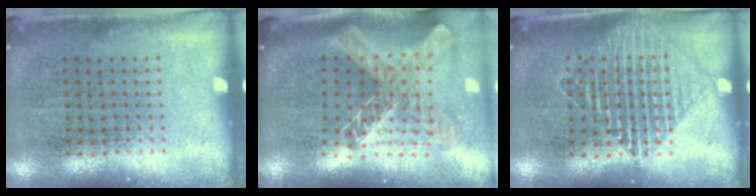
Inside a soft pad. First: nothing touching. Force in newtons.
{"total": 1.9, "press": 1.6, "slide": 1.1}
{"total": 1.4, "press": 1.4, "slide": 0.3}